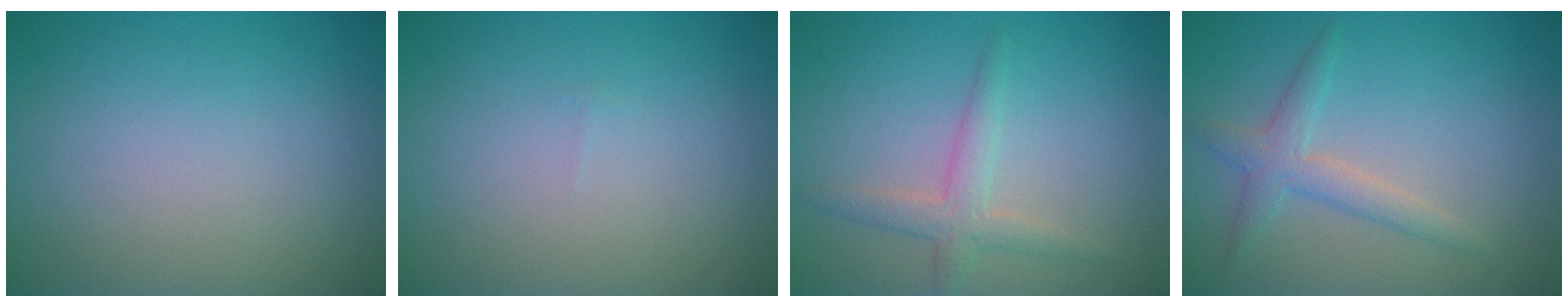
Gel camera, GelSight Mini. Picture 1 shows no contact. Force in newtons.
{"total": 0.0}
{"total": 2.6, "press": 2.5, "slide": 0.1}
{"total": 2.5, "press": 2.5, "slide": 0.1}